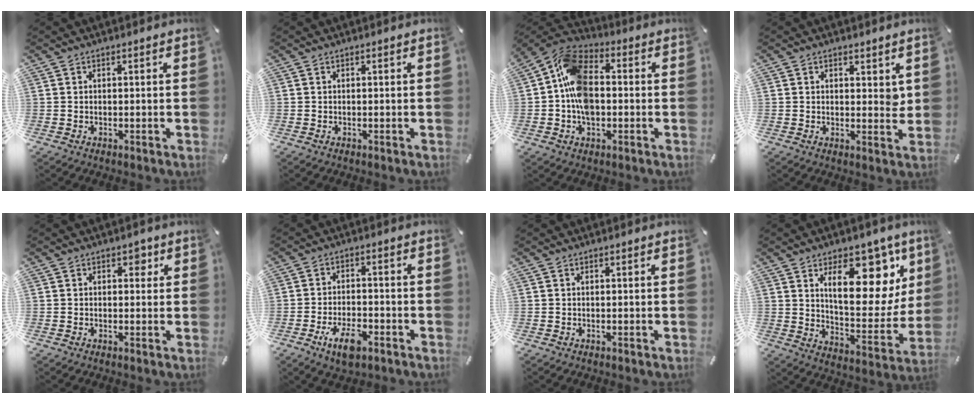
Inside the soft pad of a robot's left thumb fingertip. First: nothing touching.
{"total": 0.0}
{"total": 12.9, "force": [-1.8, 8.7, 9.4], "torque": [-0.202, 0.022, -0.031]}
{"total": 3.1, "force": [1.6, 2.0, 1.8], "torque": [-0.005, -0.009, 0.022]}
{"total": 2.4, "force": [0.7, 1.8, 1.4], "torque": [-0.007, 0.000, 0.003]}
{"total": 7.7, "force": [-4.2, 3.5, 5.3], "torque": [-0.104, 0.015, -0.074]}
{"total": 0.0}
{"total": 20.6, "force": [10.1, 10.8, 14.3], "torque": [-0.188, -0.060, 0.164]}